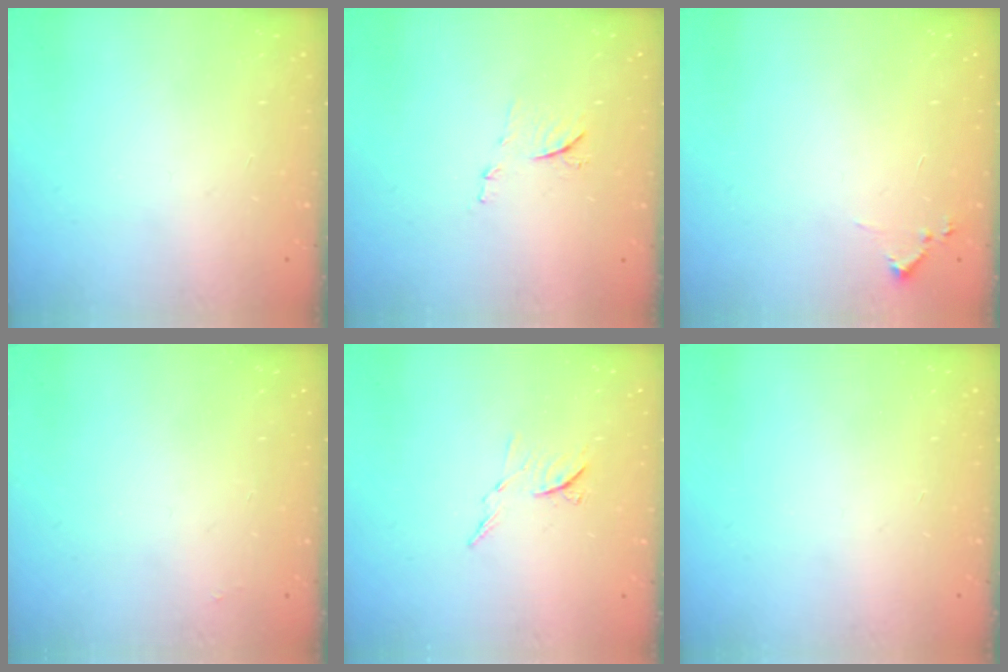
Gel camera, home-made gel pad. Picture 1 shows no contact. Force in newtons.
{"total": 7.2, "press": 7.1, "slide": 0.5}
{"total": 5.7, "press": 5.7, "slide": 0.6}
{"total": 1.9, "press": 1.9, "slide": 0.3}
{"total": 6.8, "press": 6.8, "slide": 0.5}
{"total": 0.0}